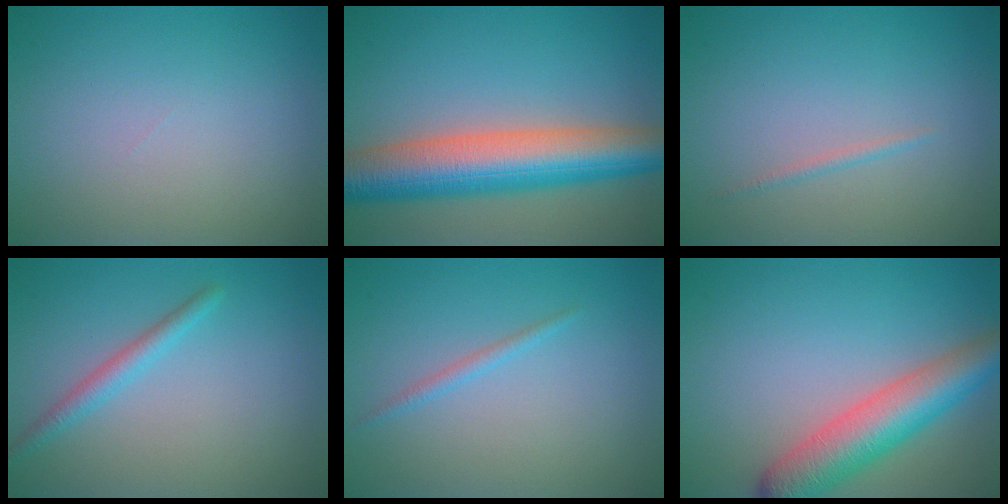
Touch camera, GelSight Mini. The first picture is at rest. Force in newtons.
{"total": 9.8, "press": 9.8, "slide": 0.2}
{"total": 0.6, "press": 0.6, "slide": 0.0}
{"total": 1.9, "press": 1.9, "slide": 0.2}
{"total": 1.0, "press": 1.0, "slide": 0.0}
{"total": 6.8, "press": 6.8, "slide": 0.4}